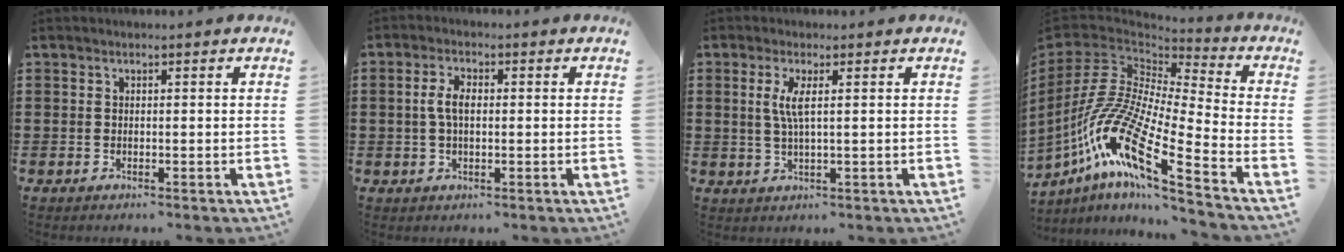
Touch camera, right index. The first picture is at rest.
{"total": 3.8, "force": [0.1, 1.9, 3.3], "torque": [-0.080, 0.002, -0.004]}
{"total": 3.6, "force": [0.7, 0.3, 3.5], "torque": [-0.077, -0.004, 0.007]}
{"total": 14.6, "force": [-8.0, 3.5, 11.6], "torque": [-0.273, -0.020, -0.167]}